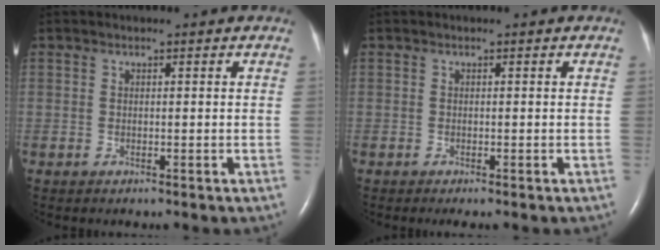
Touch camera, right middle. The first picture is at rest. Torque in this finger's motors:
{"motor_torque": [0.28, -0.19, -0.03, 0.01]}